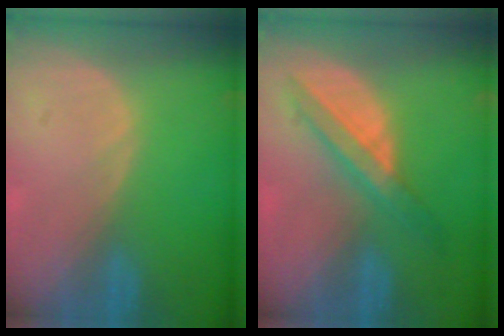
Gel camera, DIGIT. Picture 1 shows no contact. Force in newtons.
{"total": 5.8, "press": 5.7, "slide": 1.4}